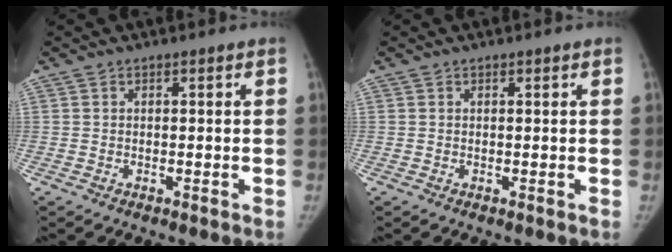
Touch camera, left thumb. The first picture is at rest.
{"total": 0.0}